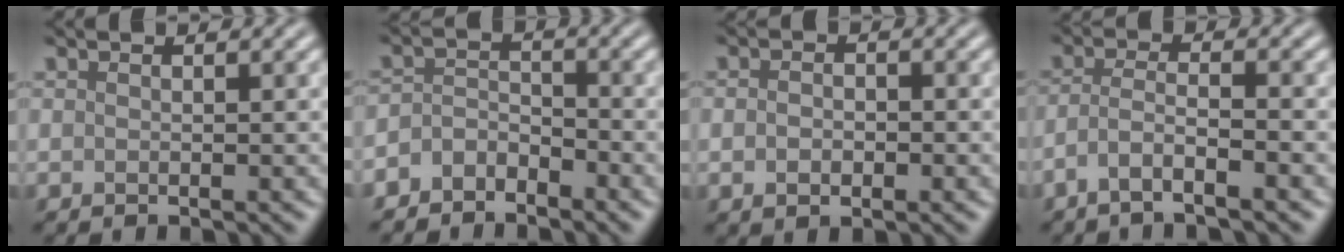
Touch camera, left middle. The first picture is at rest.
{"total": 2.5, "force": [-2.1, 1.2, 0.6], "torque": [-0.011, 0.008, -0.046]}
{"total": 2.0, "force": [-0.3, 1.3, 1.5], "torque": [-0.024, 0.000, -0.004]}
{"total": 3.0, "force": [-1.8, 0.4, 2.3], "torque": [-0.045, 0.004, -0.047]}